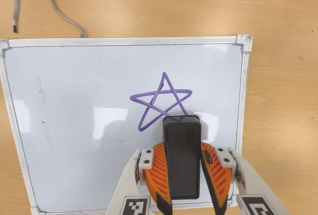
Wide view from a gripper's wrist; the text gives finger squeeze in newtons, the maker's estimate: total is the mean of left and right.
{"total": 7.9, "left": 7.2, "right": 8.6}